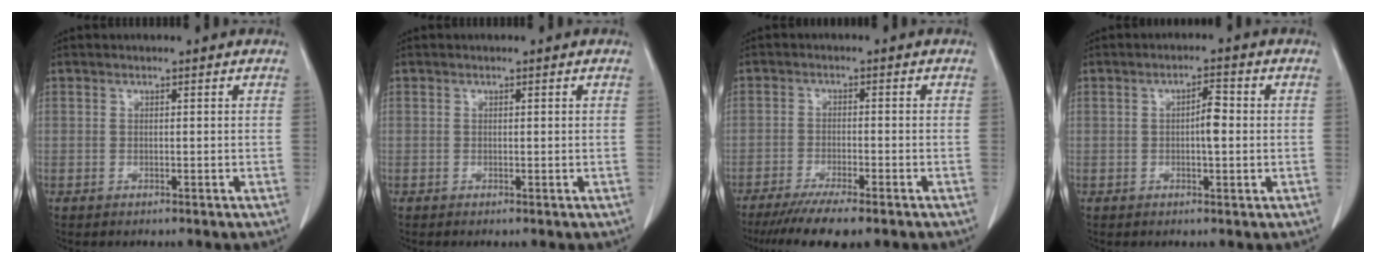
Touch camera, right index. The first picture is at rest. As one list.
[{"total": 0.0}, {"total": 9.3, "force": [-7.3, 1.0, 5.7], "torque": [-0.081, -0.018, -0.115]}, {"total": 3.0, "force": [-0.1, 0.7, 2.9], "torque": [-0.044, 0.007, -0.002]}]